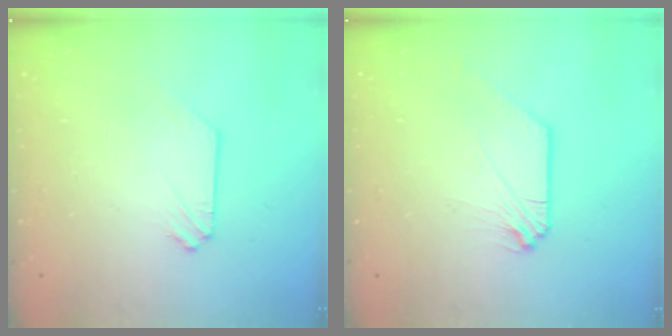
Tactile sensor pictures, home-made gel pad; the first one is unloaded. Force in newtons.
{"total": 0.0}